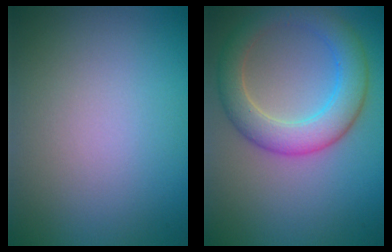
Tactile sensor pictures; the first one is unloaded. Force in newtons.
{"total": 5.5, "press": 5.5, "slide": 0.2}